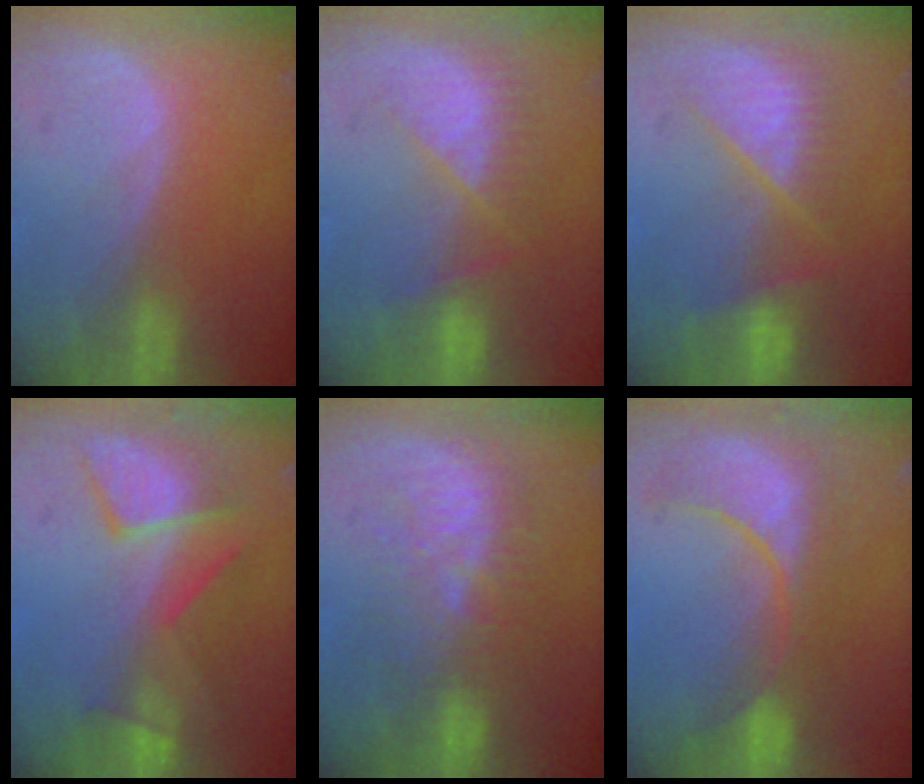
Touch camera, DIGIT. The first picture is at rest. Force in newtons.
{"total": 7.6, "press": 6.9, "slide": 3.1}
{"total": 7.7, "press": 7.5, "slide": 1.7}
{"total": 7.6, "press": 7.5, "slide": 1.2}
{"total": 9.4, "press": 9.0, "slide": 2.7}
{"total": 9.1, "press": 9.0, "slide": 1.1}